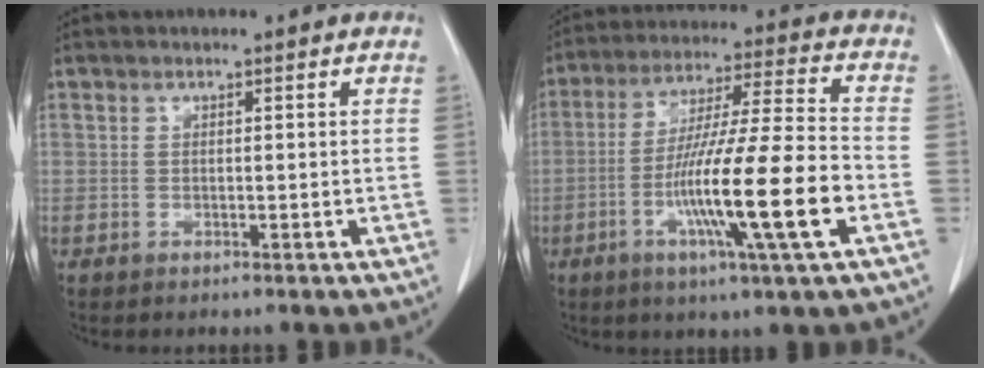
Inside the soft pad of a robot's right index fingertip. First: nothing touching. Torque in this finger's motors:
{"motor_torque": [2.05, -0.09, 1.05, 0.21]}